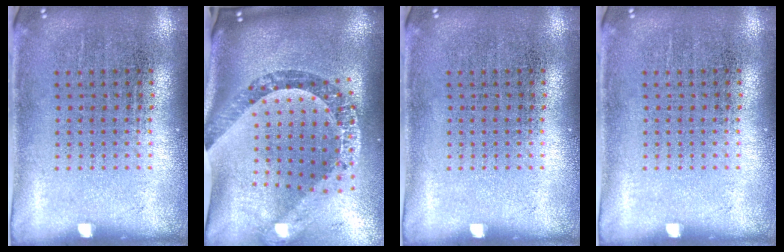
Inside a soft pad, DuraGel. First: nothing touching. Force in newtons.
{"total": 2.8, "press": 2.1, "slide": 1.8}
{"total": 0.0}
{"total": 0.0}